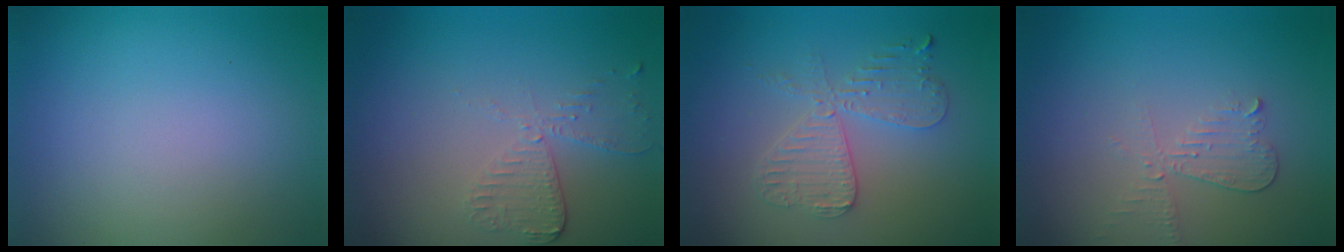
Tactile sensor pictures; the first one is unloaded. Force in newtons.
{"total": 2.6, "press": 2.3, "slide": 1.2}
{"total": 4.3, "press": 3.7, "slide": 2.1}
{"total": 2.1, "press": 2.1, "slide": 0.1}